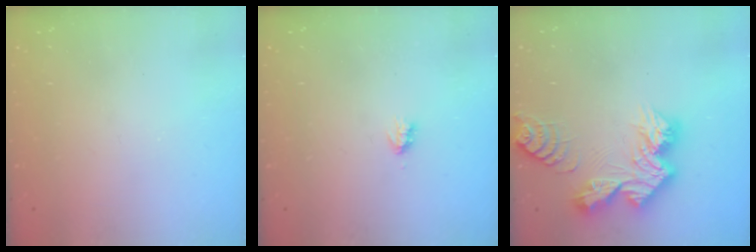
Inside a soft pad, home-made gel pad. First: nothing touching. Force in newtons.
{"total": 1.9, "press": 1.8, "slide": 0.4}
{"total": 13.8, "press": 13.7, "slide": 1.2}